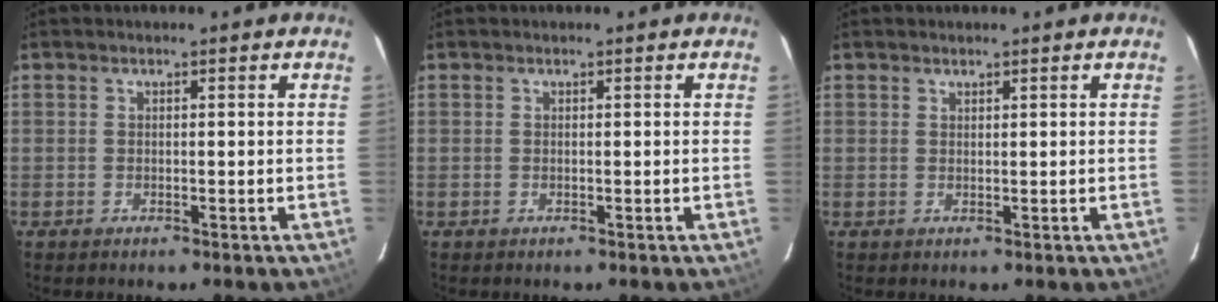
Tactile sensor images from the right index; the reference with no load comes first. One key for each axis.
{"total": 0.0}
{"total": 0.6, "fx": 0.5, "fy": 0.2, "fz": 0.0, "tx": -0.001, "ty": 0.001, "tz": 0.011}